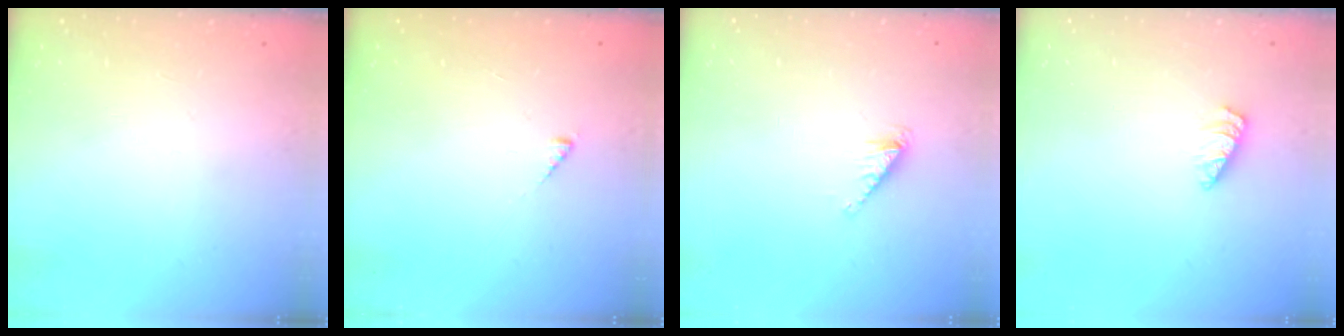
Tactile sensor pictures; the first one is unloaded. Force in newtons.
{"total": 2.0, "press": 2.0, "slide": 0.3}
{"total": 1.5, "press": 1.4, "slide": 0.1}
{"total": 1.1, "press": 1.1, "slide": 0.1}